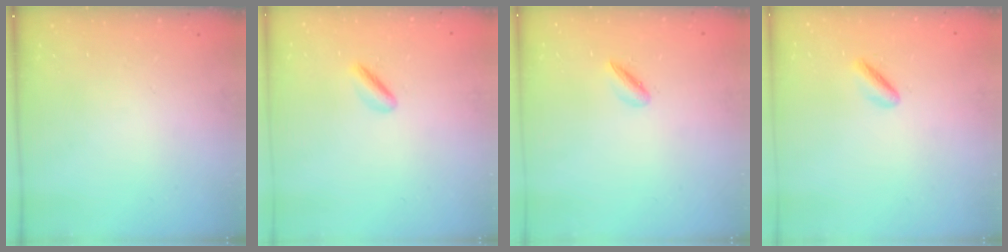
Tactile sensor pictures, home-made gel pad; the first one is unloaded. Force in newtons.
{"total": 1.4, "press": 1.2, "slide": 0.7}
{"total": 2.8, "press": 2.8, "slide": 0.6}
{"total": 1.9, "press": 1.5, "slide": 1.2}